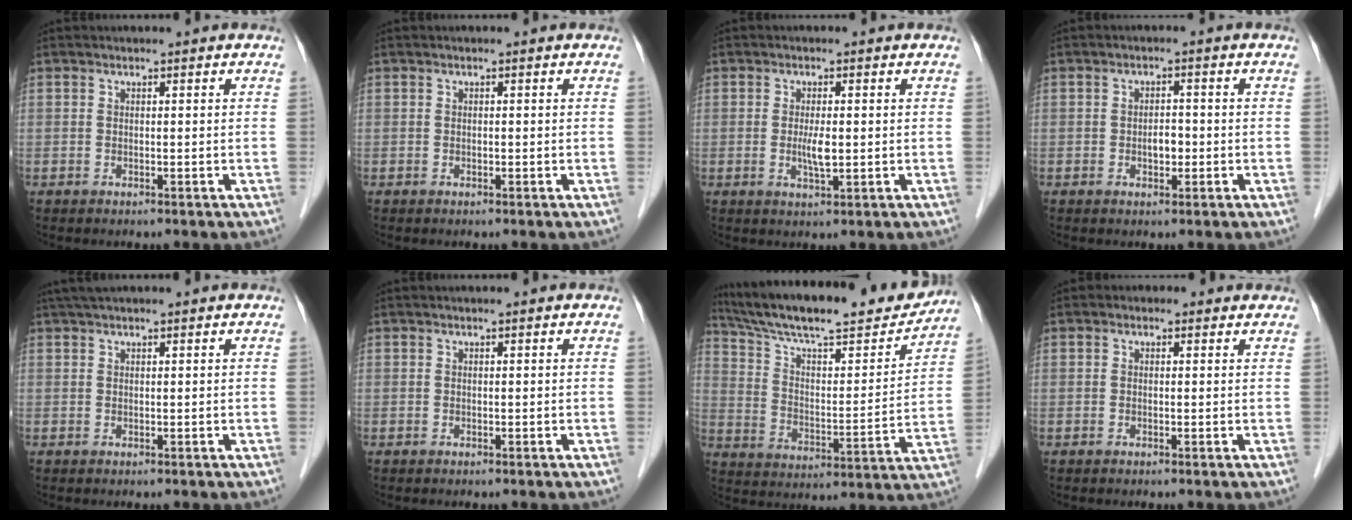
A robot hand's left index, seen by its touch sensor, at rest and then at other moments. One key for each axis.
{"total": 0.0}
{"total": 3.0, "fx": -0.2, "fy": 0.6, "fz": 2.9, "tx": -0.058, "ty": -0.005, "tz": -0.001}
{"total": 2.3, "fx": -0.6, "fy": 1.2, "fz": 1.8, "tx": -0.027, "ty": 0.003, "tz": -0.007}
{"total": 3.0, "fx": 2.5, "fy": 0.0, "fz": 1.5, "tx": -0.021, "ty": 0.030, "tz": 0.045}
{"total": 0.0}
{"total": 23.6, "fx": 20.9, "fy": 3.3, "fz": 10.5, "tx": -0.178, "ty": -0.013, "tz": 0.311}
{"total": 1.0, "fx": 0.5, "fy": 0.9, "fz": 0.2, "tx": -0.005, "ty": 0.005, "tz": 0.000}